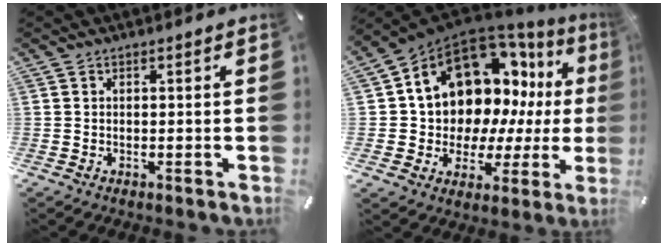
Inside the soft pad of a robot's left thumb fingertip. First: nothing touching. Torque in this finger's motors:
{"motor_torque": [2.50, 2.51, 0.79, 0.29, 0.27]}